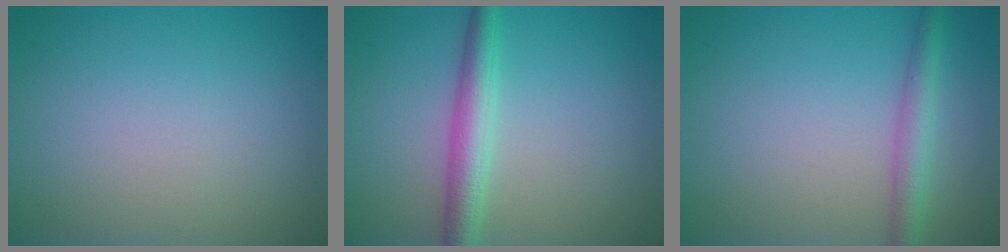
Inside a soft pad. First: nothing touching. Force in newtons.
{"total": 3.5, "press": 3.5, "slide": 0.1}
{"total": 2.9, "press": 2.9, "slide": 0.1}